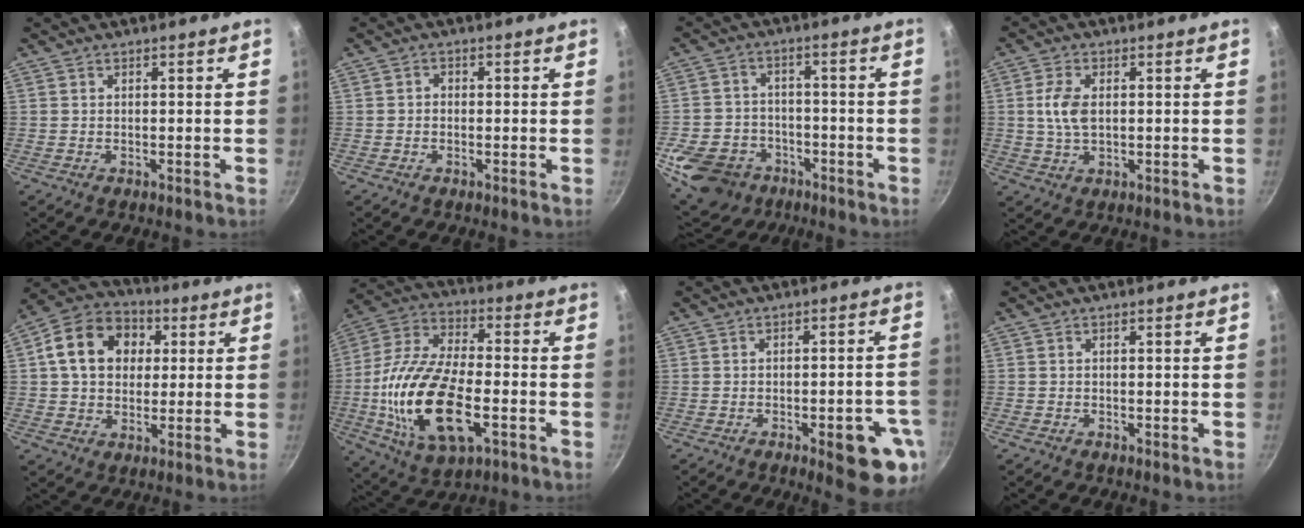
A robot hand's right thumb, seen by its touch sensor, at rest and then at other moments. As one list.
[{"total": 1.3, "force": [-0.3, 1.1, 0.6], "torque": [-0.007, 0.006, -0.008]}, {"total": 14.2, "force": [-6.7, 10.9, 6.2], "torque": [-0.102, 0.041, -0.105]}, {"total": 5.8, "force": [0.6, 3.5, 4.6], "torque": [-0.088, 0.005, 0.011]}, {"total": 14.7, "force": [3.2, 11.5, 8.5], "torque": [-0.122, 0.022, 0.038]}, {"total": 22.4, "force": [-4.8, 10.9, 19.0], "torque": [-0.369, 0.017, -0.093]}, {"total": 10.9, "force": [-4.3, 3.4, 9.4], "torque": [-0.088, 0.018, -0.048]}, {"total": 0.0}]